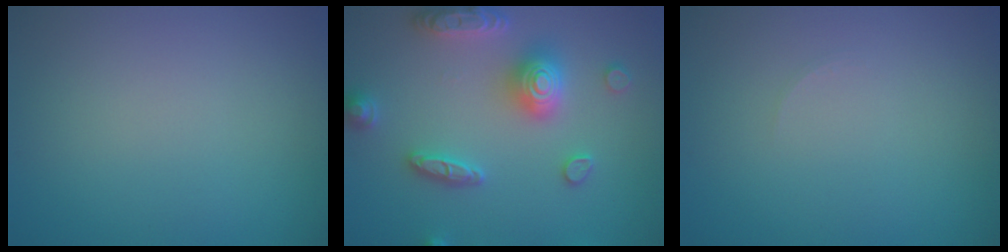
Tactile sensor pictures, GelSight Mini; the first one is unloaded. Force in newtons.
{"total": 5.4, "press": 5.3, "slide": 1.0}
{"total": 0.6, "press": 0.6, "slide": 0.1}